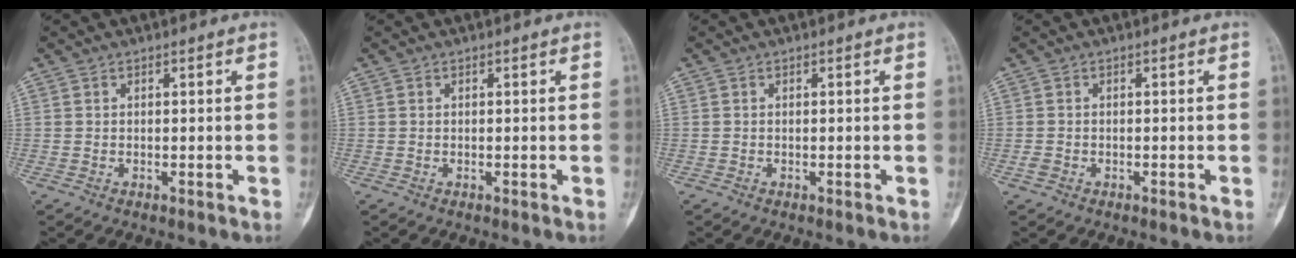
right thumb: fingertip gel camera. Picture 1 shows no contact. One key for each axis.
{"total": 0.0}
{"total": 0.0}
{"total": 1.1, "fx": -0.5, "fy": 0.8, "fz": 0.5, "tx": -0.012, "ty": 0.004, "tz": -0.012}